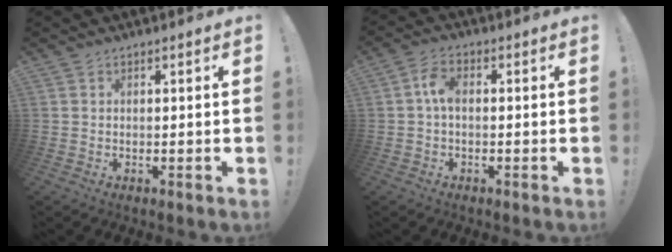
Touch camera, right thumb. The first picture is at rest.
{"total": 5.1, "force": [0.1, 2.7, 4.3], "torque": [-0.089, 0.010, 0.004]}